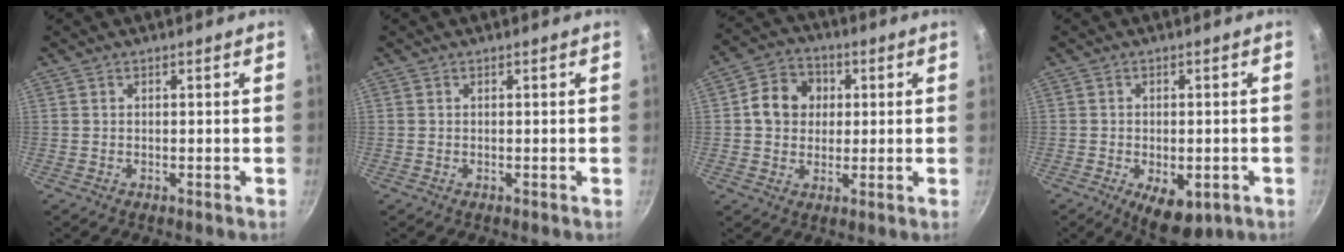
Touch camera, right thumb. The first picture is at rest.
{"total": 0.0}
{"total": 9.3, "force": [1.1, 7.9, 4.8], "torque": [-0.054, 0.010, 0.011]}
{"total": 8.8, "force": [-3.5, 4.5, 6.7], "torque": [-0.091, 0.000, -0.041]}